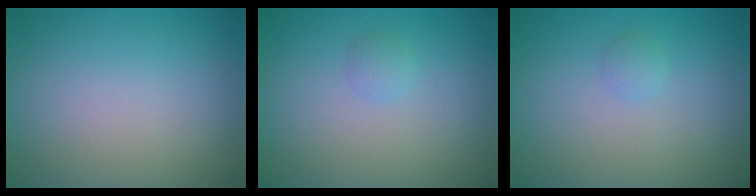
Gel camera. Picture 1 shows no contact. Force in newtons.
{"total": 0.8, "press": 0.8, "slide": 0.1}
{"total": 0.7, "press": 0.7, "slide": 0.1}